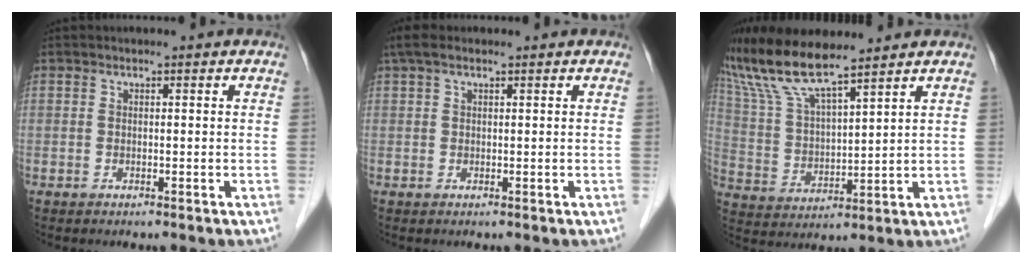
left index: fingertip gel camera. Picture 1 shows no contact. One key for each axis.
{"total": 3.4, "fx": 2.3, "fy": 1.1, "fz": 2.3, "tx": -0.053, "ty": 0.039, "tz": 0.044}
{"total": 11.9, "fx": 10.1, "fy": 0.9, "fz": 6.2, "tx": -0.139, "ty": 0.014, "tz": 0.200}